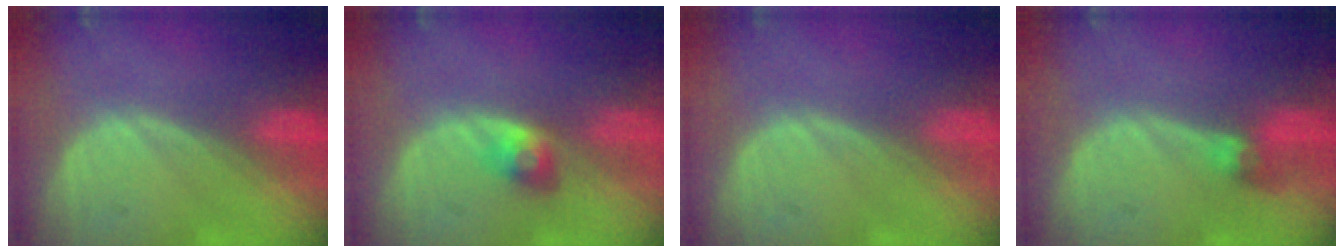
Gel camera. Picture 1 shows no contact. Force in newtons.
{"total": 2.8, "press": 2.6, "slide": 1.2}
{"total": 0.0}
{"total": 2.8, "press": 2.6, "slide": 1.0}